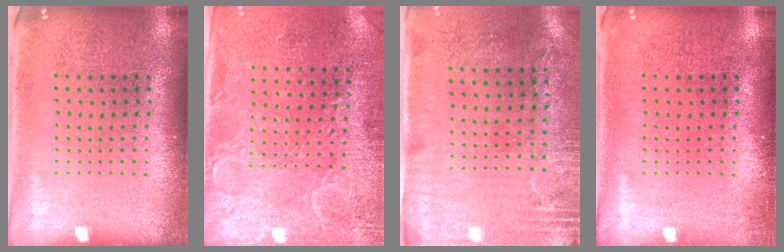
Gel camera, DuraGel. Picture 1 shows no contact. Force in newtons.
{"total": 2.8, "press": 2.5, "slide": 1.2}
{"total": 3.0, "press": 2.5, "slide": 1.8}
{"total": 0.7, "press": 0.7, "slide": 0.2}